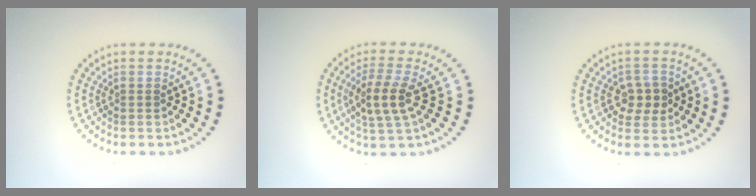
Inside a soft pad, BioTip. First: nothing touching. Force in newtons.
{"total": 3.7, "press": 3.3, "slide": 1.6}
{"total": 2.6, "press": 2.5, "slide": 0.5}